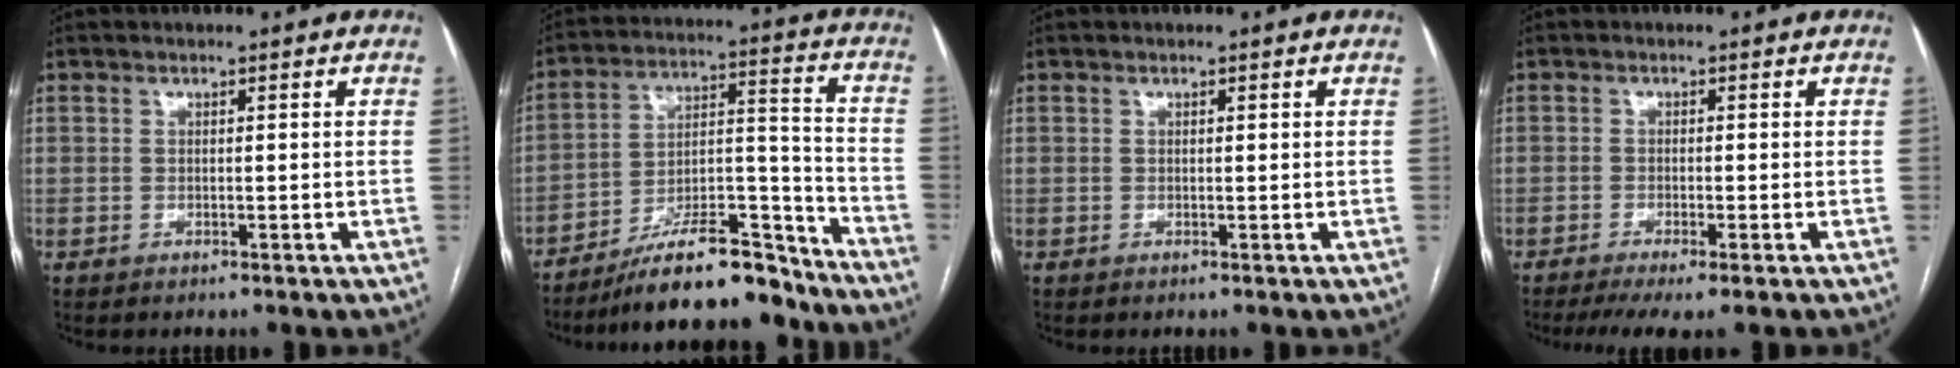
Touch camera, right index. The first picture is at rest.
{"total": 17.1, "force": [-14.9, 3.5, 7.7], "torque": [-0.124, 0.036, -0.251]}
{"total": 0.0}
{"total": 5.5, "force": [-3.9, 0.2, 3.9], "torque": [-0.060, -0.010, -0.063]}